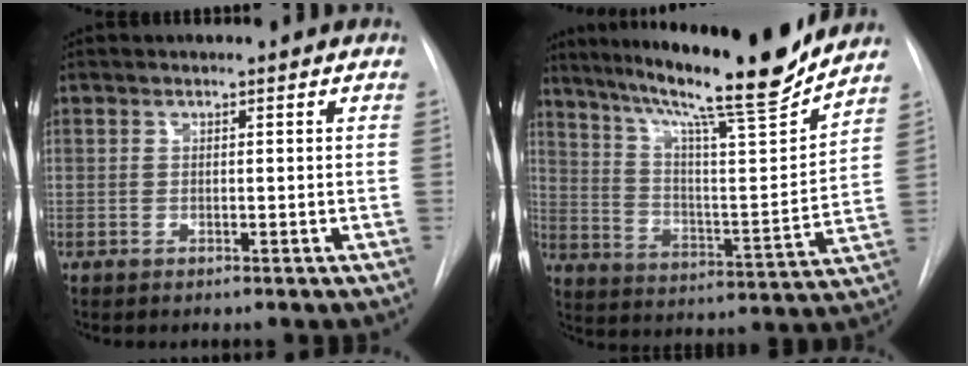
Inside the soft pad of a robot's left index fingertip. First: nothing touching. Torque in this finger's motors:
{"motor_torque": [1.03, -1.10, 0.56, 0.19]}